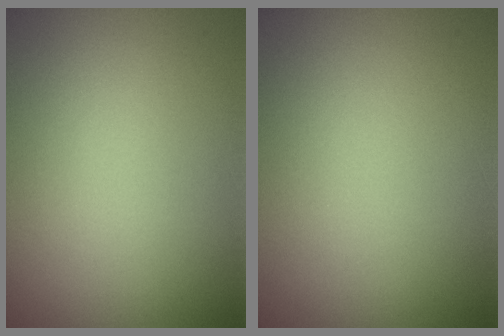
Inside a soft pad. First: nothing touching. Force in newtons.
{"total": 0.0}